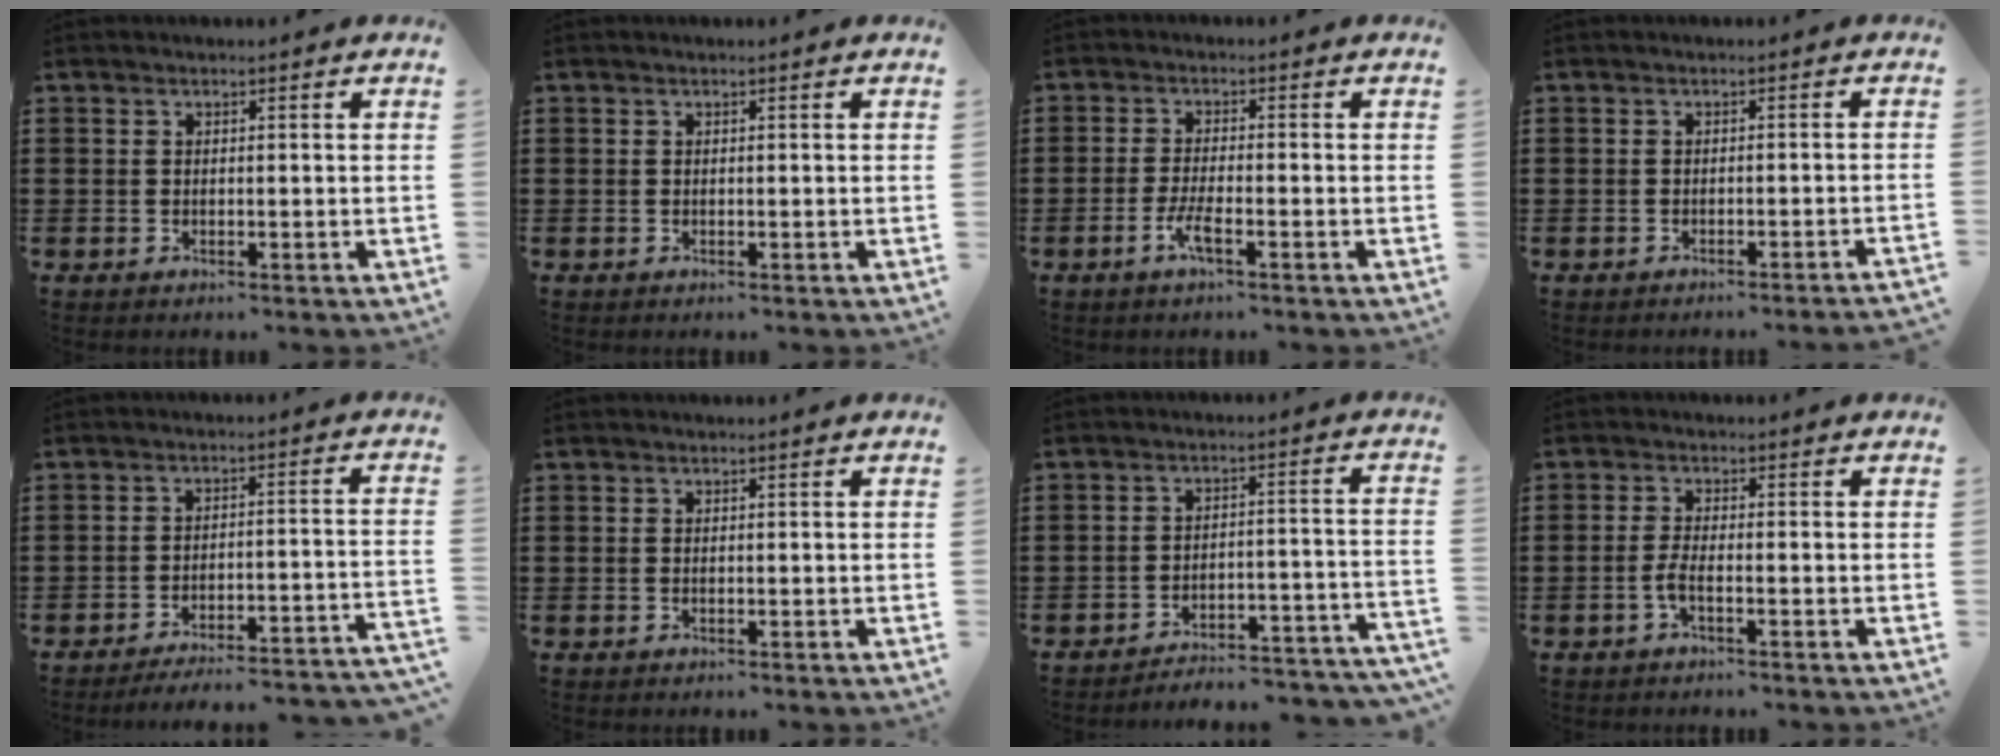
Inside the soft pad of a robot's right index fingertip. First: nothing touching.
{"total": 0.0}
{"total": 3.5, "force": [-1.8, 0.4, 3.0], "torque": [-0.064, -0.007, -0.036]}
{"total": 1.3, "force": [-1.1, -0.3, 0.6], "torque": [-0.011, 0.000, -0.022]}
{"total": 4.3, "force": [-4.0, -0.4, 1.5], "torque": [-0.030, -0.011, -0.083]}
{"total": 0.0}
{"total": 4.2, "force": [-4.1, 0.0, 1.0], "torque": [-0.023, -0.005, -0.087]}
{"total": 2.5, "force": [-1.2, 0.3, 2.1], "torque": [-0.055, -0.006, -0.027]}